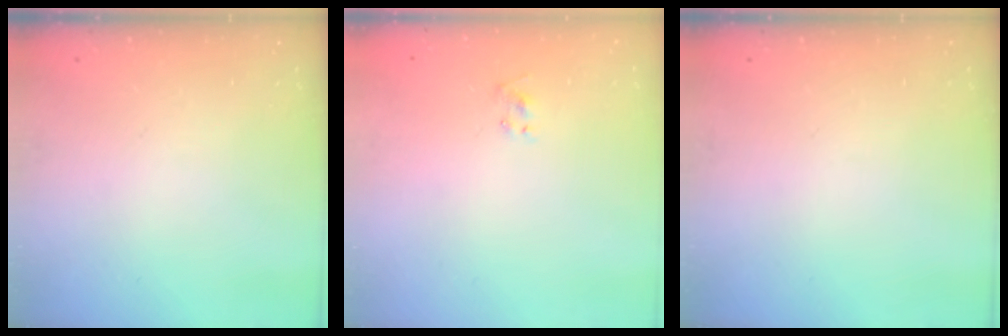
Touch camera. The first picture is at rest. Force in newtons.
{"total": 1.0, "press": 0.6, "slide": 0.8}
{"total": 0.0}